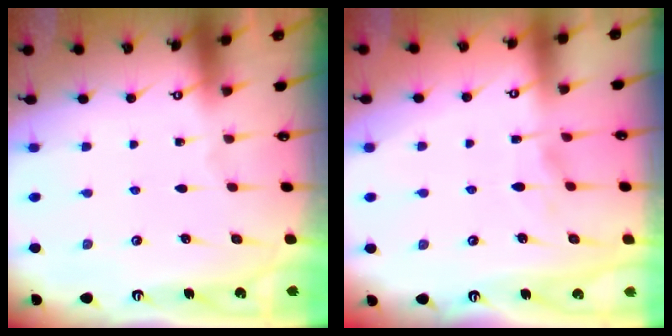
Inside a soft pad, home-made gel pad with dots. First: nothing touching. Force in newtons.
{"total": 1.1, "press": 0.6, "slide": 0.9}